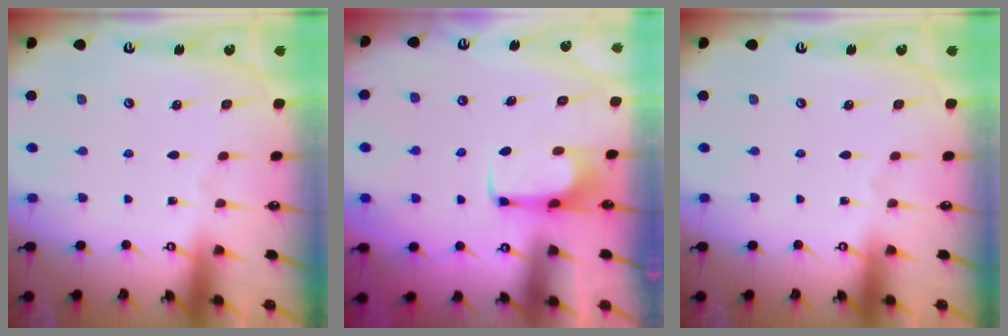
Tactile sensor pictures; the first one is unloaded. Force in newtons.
{"total": 2.0, "press": 2.0, "slide": 0.2}
{"total": 0.0}